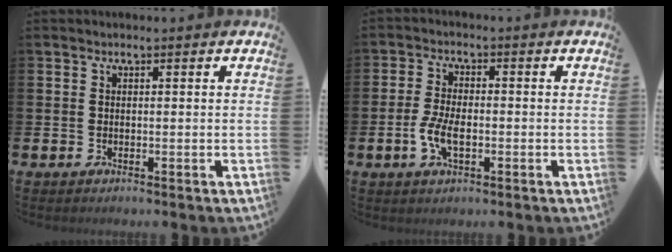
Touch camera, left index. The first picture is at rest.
{"total": 4.5, "force": [-1.1, 2.2, 3.8], "torque": [-0.076, 0.000, -0.023]}